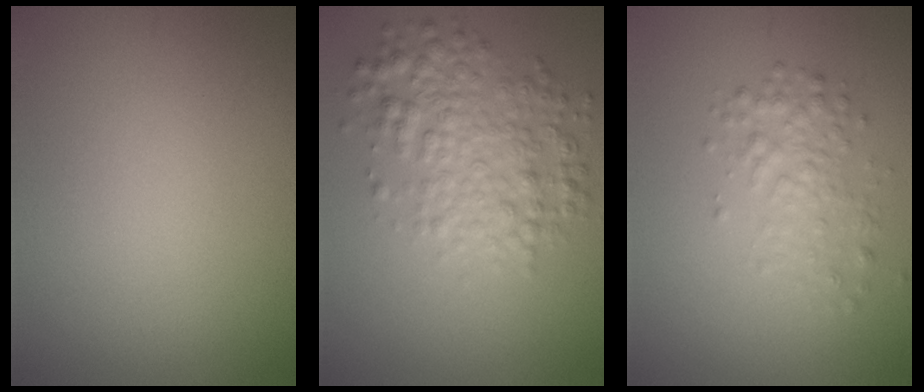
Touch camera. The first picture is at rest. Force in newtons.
{"total": 4.9, "press": 4.9, "slide": 0.1}
{"total": 2.5, "press": 2.5, "slide": 0.1}